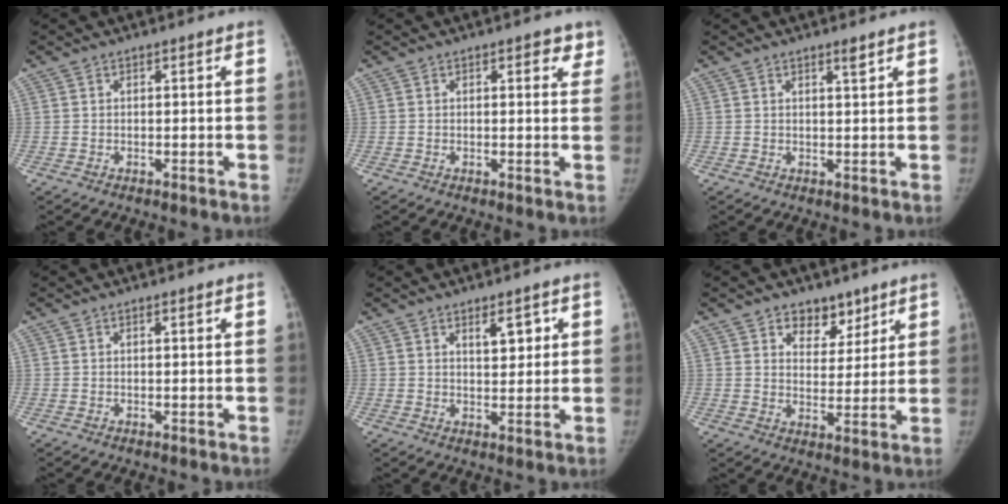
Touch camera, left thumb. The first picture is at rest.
{"total": 3.1, "force": [1.8, 1.6, 2.0], "torque": [0.003, -0.005, 0.016]}
{"total": 1.4, "force": [1.1, 0.0, 0.9], "torque": [-0.010, -0.009, 0.018]}
{"total": 0.5, "force": [0.3, 0.0, 0.4], "torque": [-0.004, 0.001, 0.005]}
{"total": 4.3, "force": [2.1, 2.0, 3.2], "torque": [-0.028, -0.014, 0.033]}
{"total": 7.2, "force": [4.9, 4.8, 2.3], "torque": [0.006, -0.029, 0.079]}